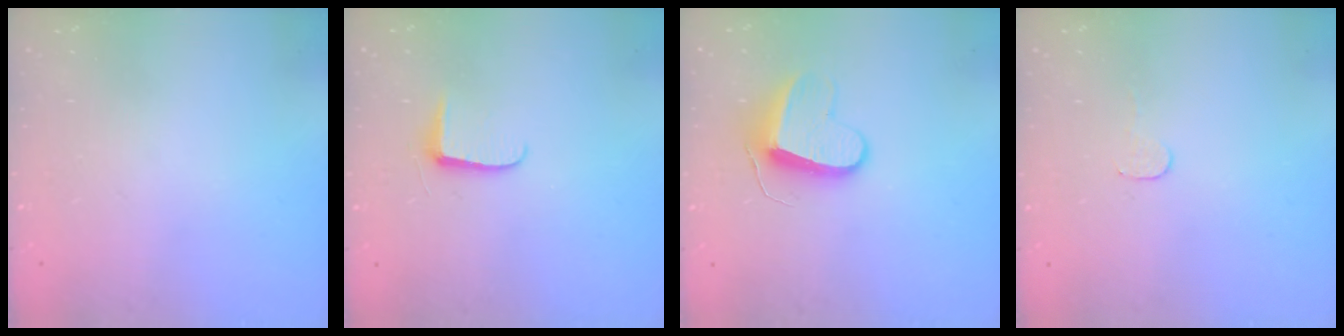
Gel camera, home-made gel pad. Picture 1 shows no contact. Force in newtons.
{"total": 5.6, "press": 5.6, "slide": 0.7}
{"total": 9.9, "press": 9.8, "slide": 0.8}
{"total": 2.8, "press": 2.8, "slide": 0.2}